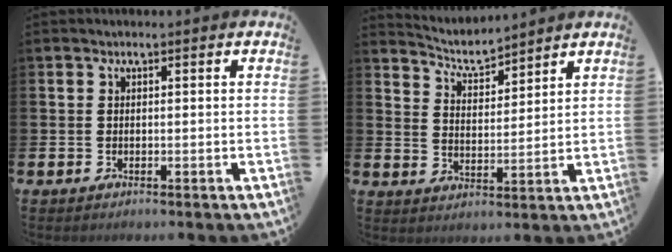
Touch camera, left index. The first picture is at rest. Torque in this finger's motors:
{"motor_torque": [-0.11, -0.08, -0.02, 0.01]}